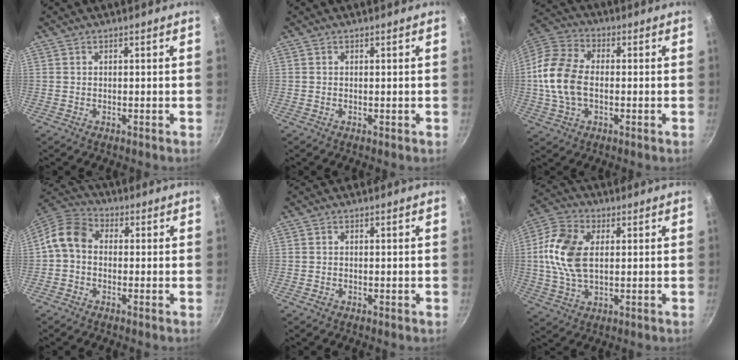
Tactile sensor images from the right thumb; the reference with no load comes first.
{"total": 0.0}
{"total": 13.1, "force": [-0.7, 8.3, 10.1], "torque": [-0.193, 0.023, -0.029]}
{"total": 7.2, "force": [-0.5, 5.6, 4.5], "torque": [-0.082, 0.030, -0.031]}
{"total": 0.6, "force": [-0.3, 0.3, 0.4], "torque": [-0.004, 0.001, -0.006]}
{"total": 12.7, "force": [1.4, 7.7, 10.0], "torque": [-0.189, 0.012, 0.018]}